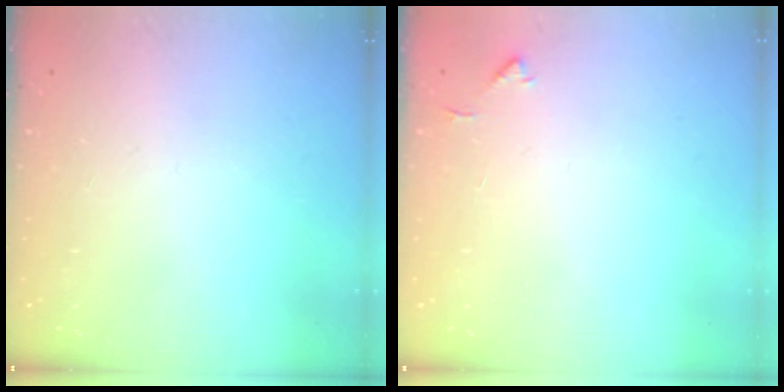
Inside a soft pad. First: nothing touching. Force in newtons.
{"total": 3.5, "press": 3.5, "slide": 0.5}